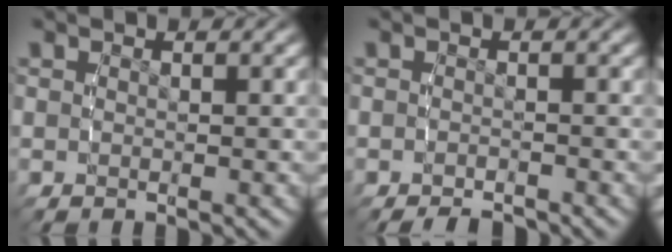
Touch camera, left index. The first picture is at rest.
{"total": 2.1, "force": [-1.9, 0.6, 0.4], "torque": [-0.013, -0.008, -0.030]}